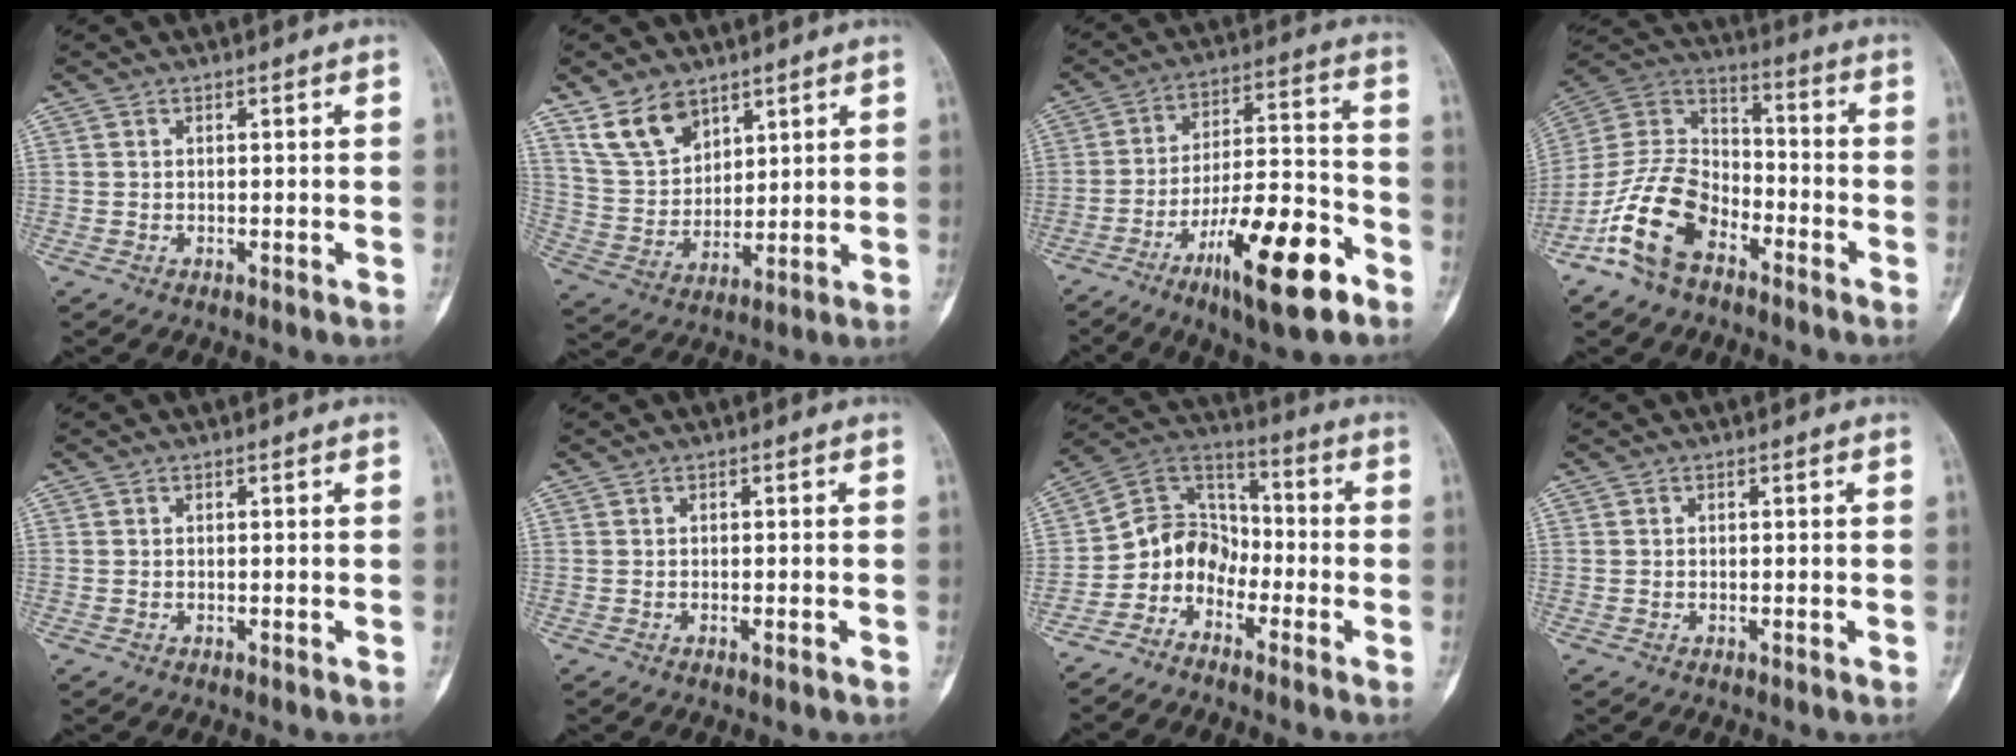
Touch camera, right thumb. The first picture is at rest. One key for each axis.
{"total": 10.4, "fx": 6.9, "fy": 6.3, "fz": 4.5, "tx": -0.068, "ty": -0.031, "tz": 0.146}
{"total": 18.7, "fx": -9.9, "fy": 5.1, "fz": 15.0, "tx": -0.245, "ty": 0.064, "tz": -0.155}
{"total": 15.7, "fx": -8.7, "fy": 9.2, "fz": 9.3, "tx": -0.176, "ty": 0.068, "tz": -0.171}
{"total": 0.0}
{"total": 0.8, "fx": -0.4, "fy": 0.2, "fz": 0.7, "tx": -0.014, "ty": 0.001, "tz": -0.004}
{"total": 8.9, "fx": -4.6, "fy": 6.9, "fz": 3.2, "tx": -0.036, "ty": 0.082, "tz": -0.105}
{"total": 0.0}